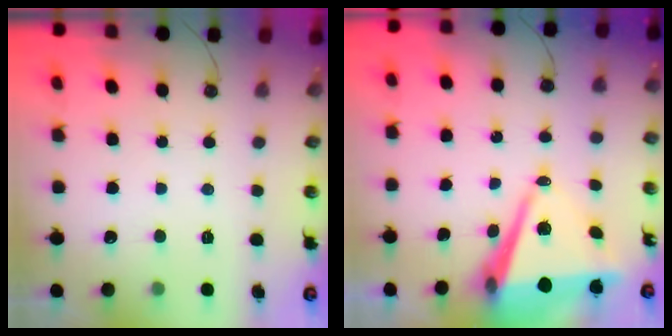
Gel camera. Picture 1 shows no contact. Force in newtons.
{"total": 10.1, "press": 9.2, "slide": 4.1}